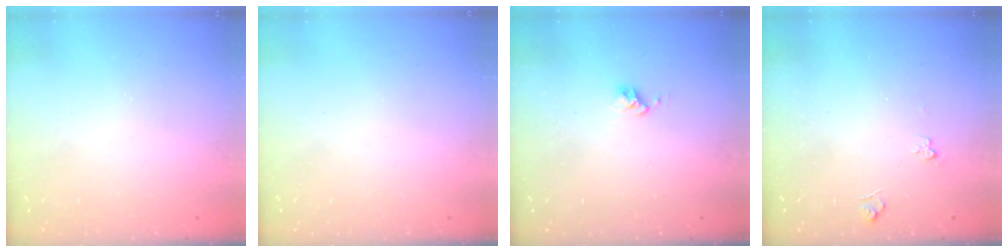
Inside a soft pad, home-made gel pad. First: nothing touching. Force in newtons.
{"total": 0.0}
{"total": 2.7, "press": 2.6, "slide": 0.4}
{"total": 3.6, "press": 3.6, "slide": 0.4}